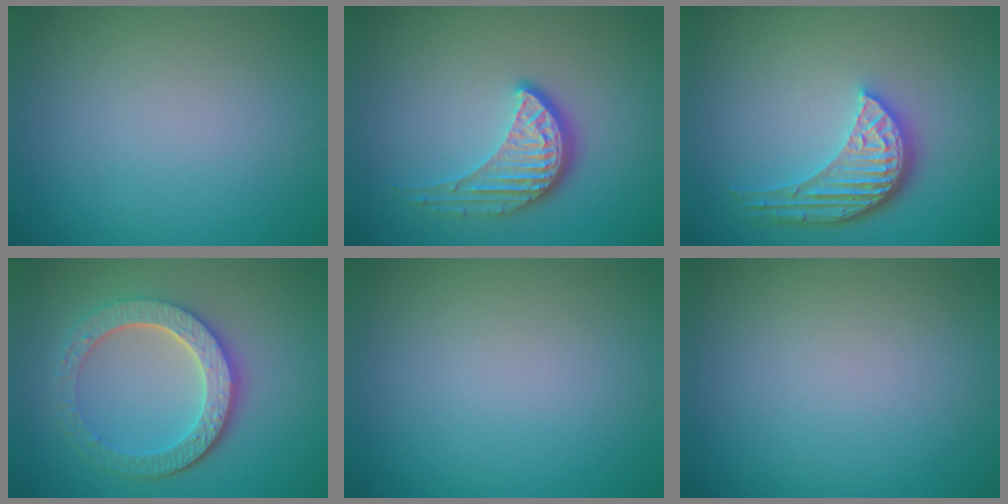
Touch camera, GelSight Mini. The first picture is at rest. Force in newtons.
{"total": 3.9, "press": 3.0, "slide": 2.5}
{"total": 5.1, "press": 3.8, "slide": 3.4}
{"total": 5.4, "press": 4.4, "slide": 3.0}
{"total": 0.0}
{"total": 0.0}